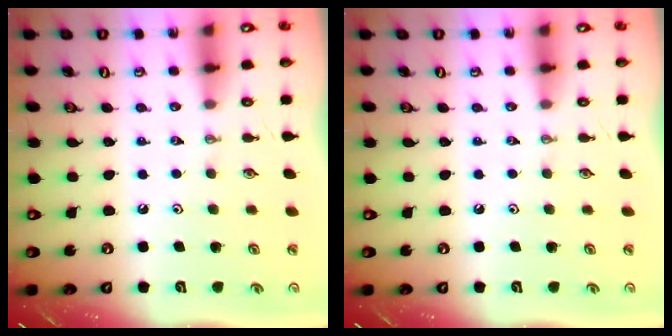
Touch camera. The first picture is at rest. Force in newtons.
{"total": 0.0}